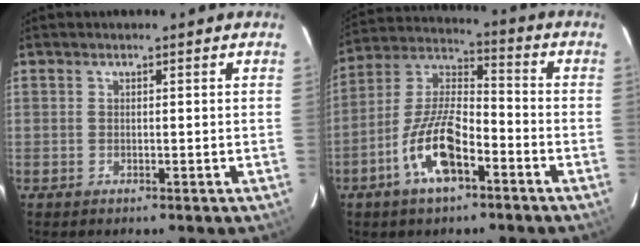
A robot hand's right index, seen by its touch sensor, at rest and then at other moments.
{"total": 13.0, "force": [-6.4, 4.9, 10.2], "torque": [-0.213, 0.004, -0.120]}